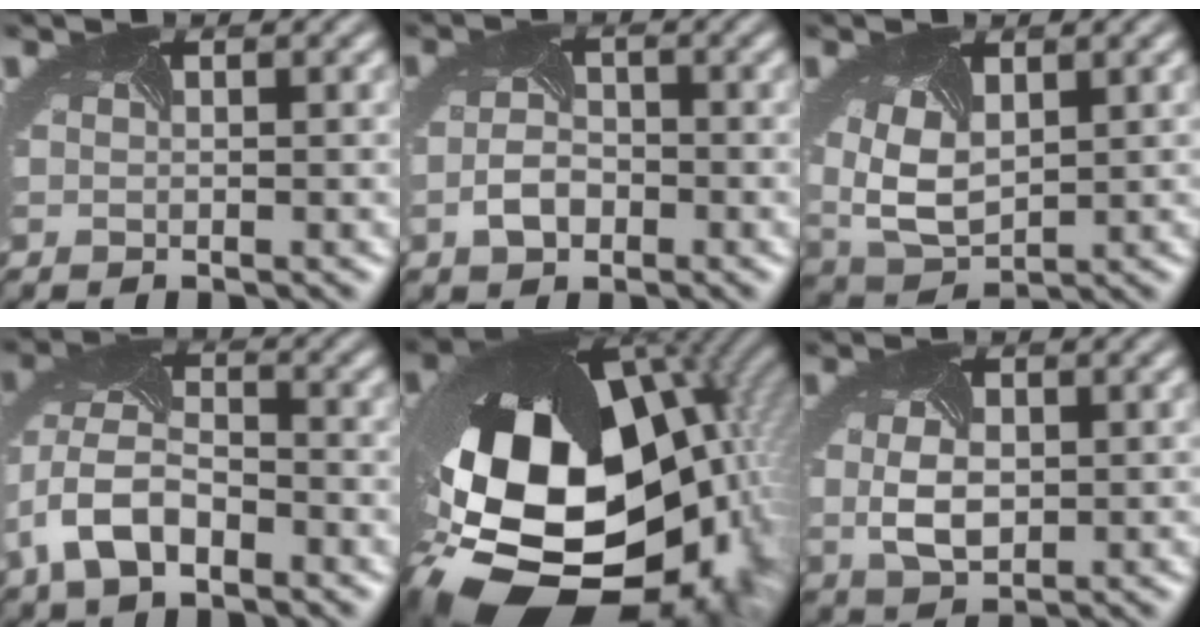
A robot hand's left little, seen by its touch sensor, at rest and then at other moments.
{"total": 2.3, "force": [-1.2, 1.4, 1.4], "torque": [-0.037, -0.003, -0.023]}
{"total": 4.9, "force": [0.8, 3.0, 3.7], "torque": [-0.104, -0.008, 0.021]}
{"total": 7.2, "force": [-3.2, 4.0, 5.0], "torque": [-0.114, 0.000, -0.069]}
{"total": 21.8, "force": [-4.3, 15.0, 15.2], "torque": [-0.303, -0.074, -0.042]}
{"total": 3.3, "force": [0.0, 2.1, 2.6], "torque": [-0.062, -0.001, 0.004]}